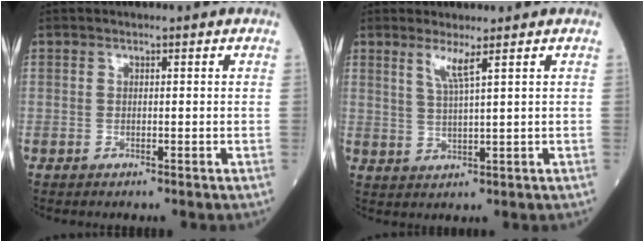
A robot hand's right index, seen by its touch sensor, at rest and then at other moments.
{"total": 3.3, "force": [2.0, -0.6, 2.6], "torque": [-0.054, -0.009, 0.042]}